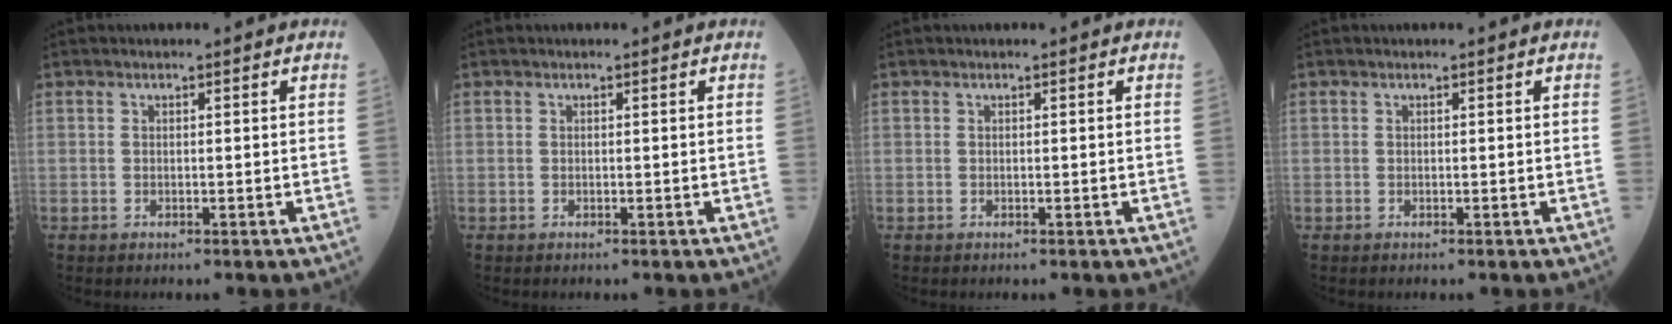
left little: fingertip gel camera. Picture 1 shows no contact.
{"total": 0.0}
{"total": 0.0}
{"total": 0.0}